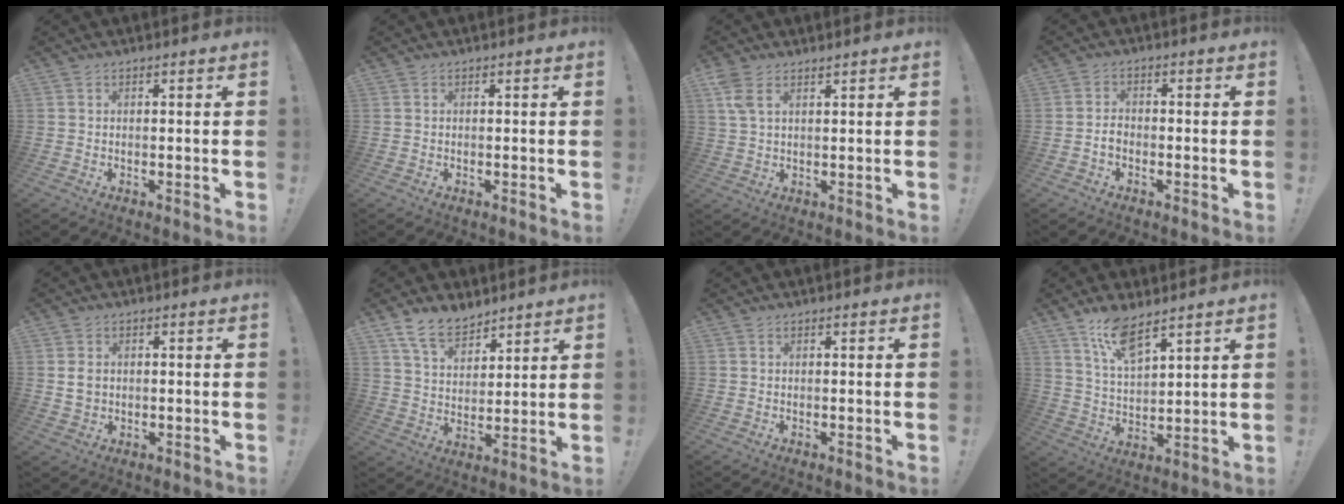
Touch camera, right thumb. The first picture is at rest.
{"total": 0.0}
{"total": 5.0, "force": [2.9, 2.2, 3.4], "torque": [-0.070, -0.007, 0.057]}
{"total": 2.5, "force": [-1.1, 1.6, 1.5], "torque": [-0.030, 0.011, -0.018]}
{"total": 3.3, "force": [0.4, 2.8, 1.7], "torque": [-0.023, 0.004, 0.008]}
{"total": 10.3, "force": [8.1, 5.0, 4.0], "torque": [-0.085, -0.043, 0.159]}
{"total": 0.0}
{"total": 9.9, "force": [7.6, 2.7, 5.6], "torque": [-0.114, -0.038, 0.140]}